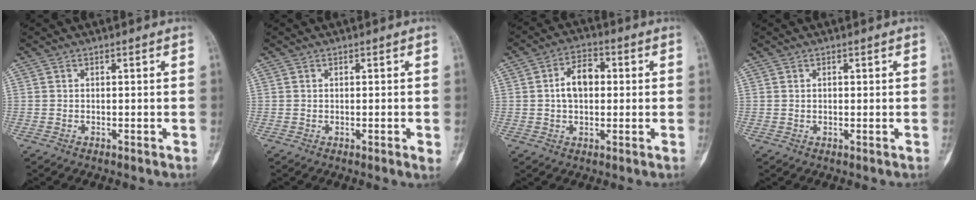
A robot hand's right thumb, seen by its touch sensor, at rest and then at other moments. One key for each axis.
{"total": 1.5, "fx": -0.2, "fy": 0.3, "fz": 1.5, "tx": -0.024, "ty": -0.003, "tz": -0.005}
{"total": 7.5, "fx": 0.6, "fy": 4.9, "fz": 5.6, "tx": -0.077, "ty": 0.021, "tz": 0.004}
{"total": 0.7, "fx": 0.1, "fy": 0.5, "fz": 0.5, "tx": -0.003, "ty": 0.007, "tz": 0.002}